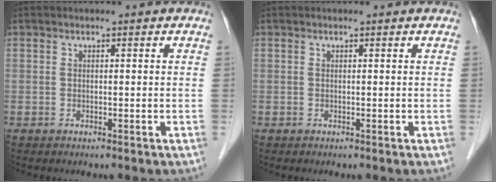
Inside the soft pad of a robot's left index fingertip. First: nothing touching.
{"total": 0.0}